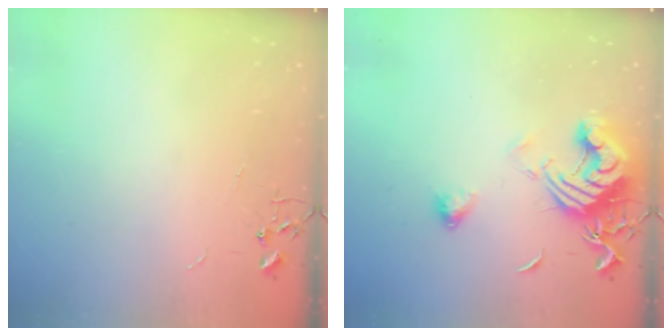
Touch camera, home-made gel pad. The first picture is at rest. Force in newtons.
{"total": 14.2, "press": 14.1, "slide": 1.8}